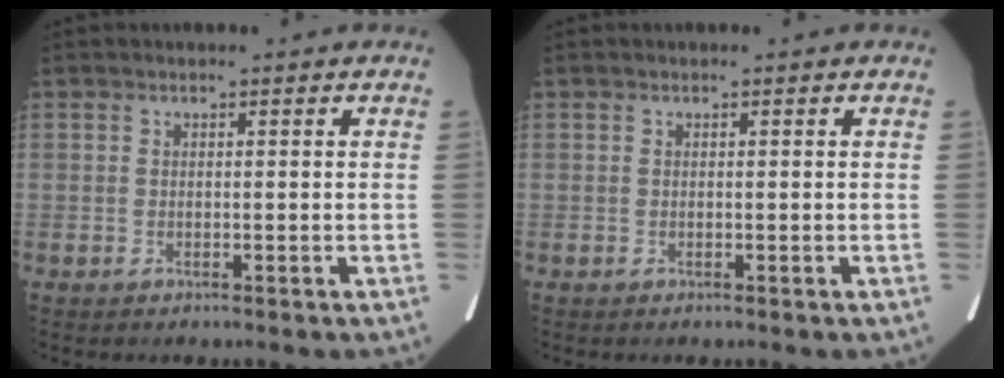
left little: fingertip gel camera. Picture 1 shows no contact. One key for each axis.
{"total": 0.0}